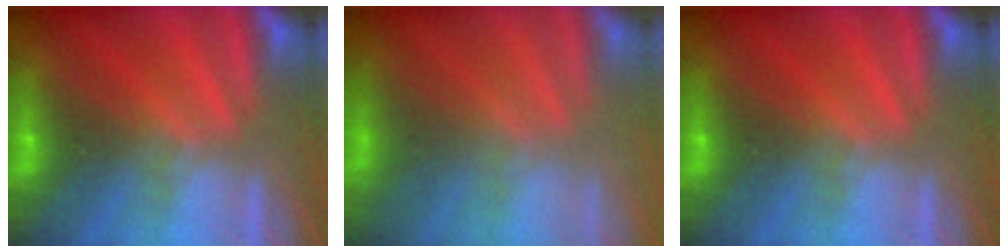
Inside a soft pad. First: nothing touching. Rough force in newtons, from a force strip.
{"total": 7.9}
{"total": 0.0}